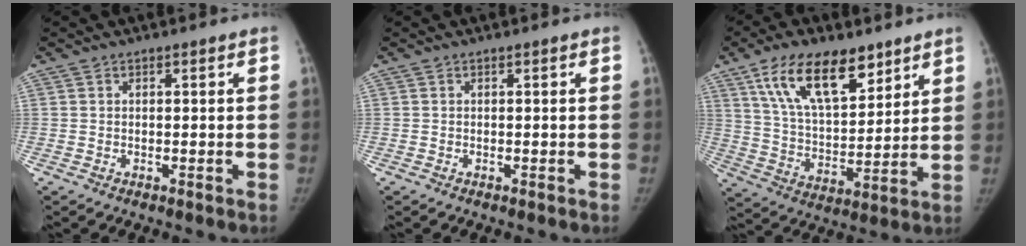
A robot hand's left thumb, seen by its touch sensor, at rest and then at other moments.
{"total": 0.0}
{"total": 16.3, "force": [9.6, 6.9, 11.2], "torque": [-0.165, -0.040, 0.179]}